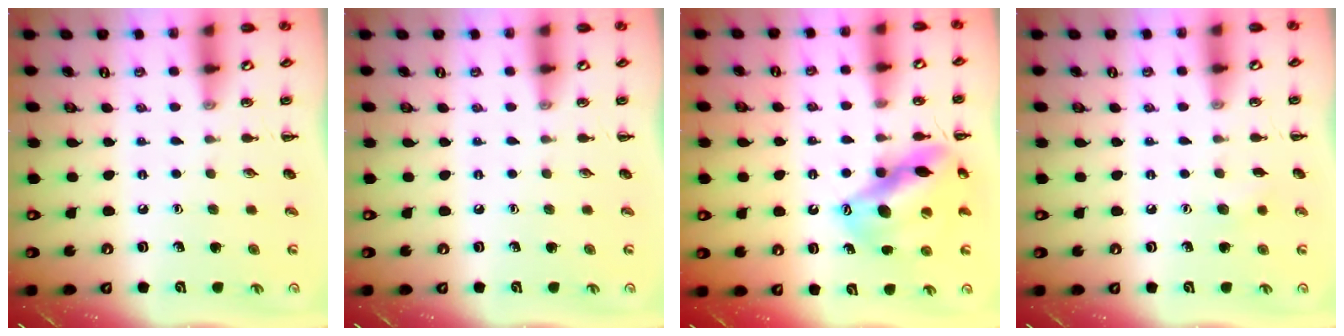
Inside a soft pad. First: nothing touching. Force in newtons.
{"total": 0.0}
{"total": 15.2, "press": 14.8, "slide": 3.7}
{"total": 4.5, "press": 4.4, "slide": 1.2}